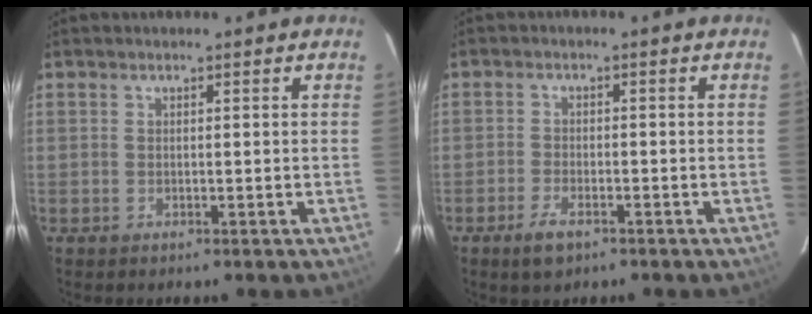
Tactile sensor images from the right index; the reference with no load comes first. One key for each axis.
{"total": 4.2, "fx": -2.7, "fy": 1.9, "fz": 2.6, "tx": -0.066, "ty": -0.005, "tz": -0.050}